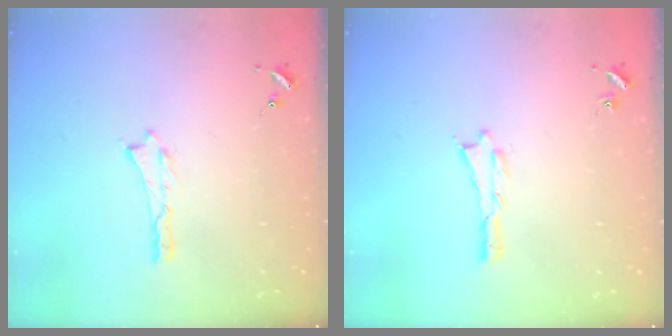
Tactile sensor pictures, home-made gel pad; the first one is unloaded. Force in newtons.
{"total": 0.0}